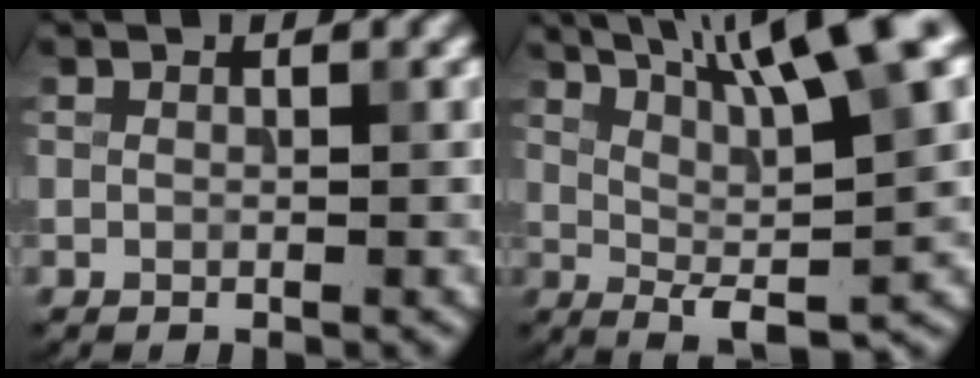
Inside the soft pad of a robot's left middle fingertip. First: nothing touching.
{"total": 12.1, "force": [5.3, 2.5, 10.7], "torque": [-0.147, 0.020, 0.086]}